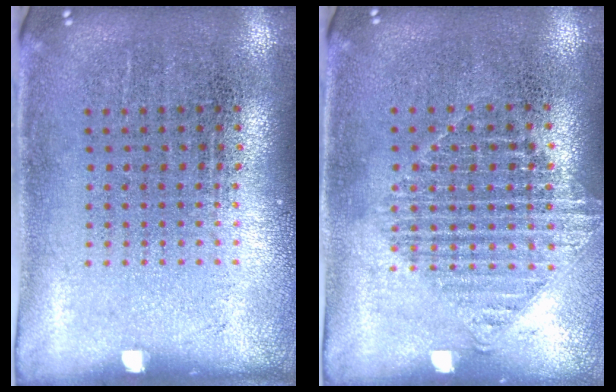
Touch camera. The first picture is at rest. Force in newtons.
{"total": 1.1, "press": 1.1, "slide": 0.3}